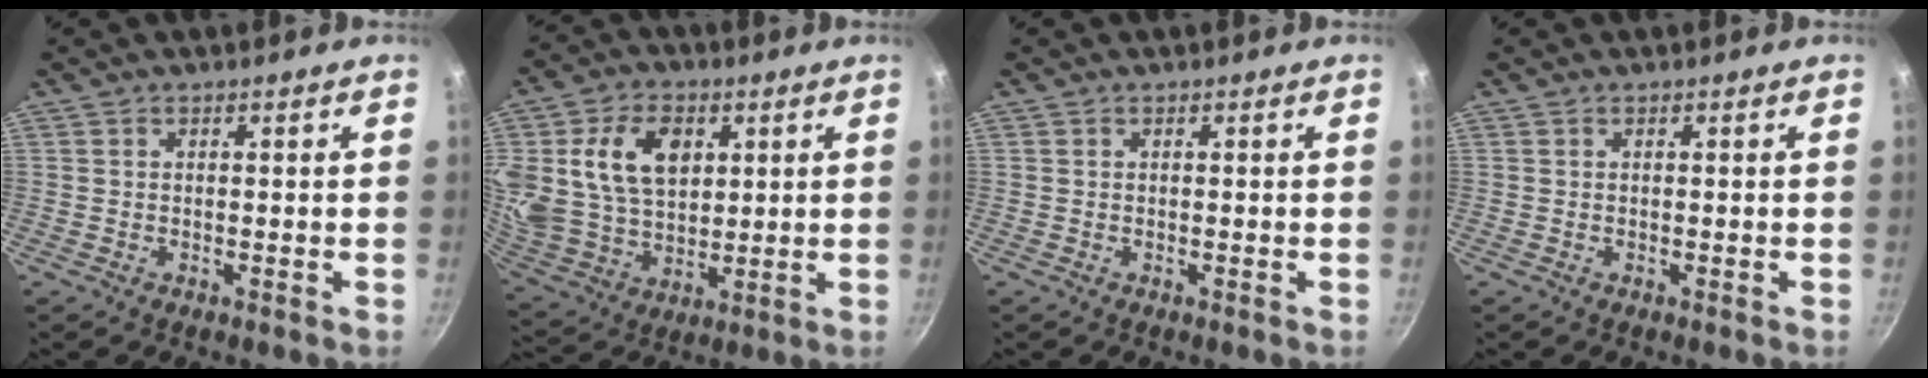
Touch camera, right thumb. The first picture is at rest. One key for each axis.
{"total": 17.7, "fx": 5.0, "fy": 12.5, "fz": 11.5, "tx": -0.206, "ty": -0.011, "tz": 0.101}
{"total": 0.0}
{"total": 0.0}